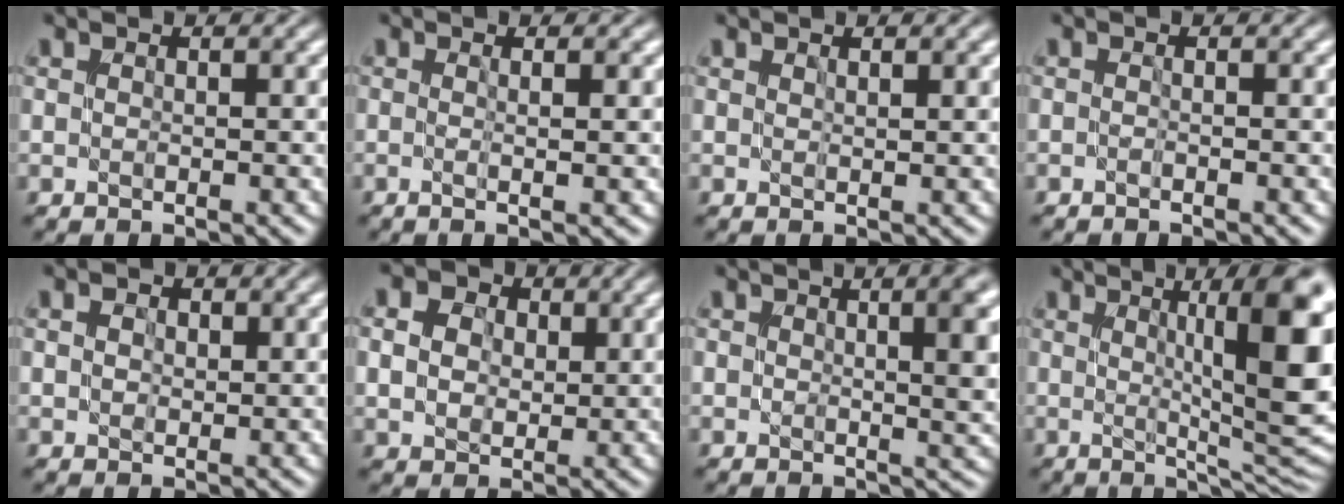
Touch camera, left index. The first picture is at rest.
{"total": 3.2, "force": [0.4, 1.2, 2.9], "torque": [-0.024, 0.003, -0.020]}
{"total": 0.6, "force": [0.5, 0.0, 0.3], "torque": [-0.002, -0.002, 0.009]}
{"total": 0.8, "force": [-0.4, 0.3, 0.7], "torque": [-0.008, -0.010, -0.015]}
{"total": 2.2, "force": [1.0, 1.6, 1.2], "torque": [-0.026, 0.002, 0.010]}
{"total": 4.7, "force": [1.7, 3.5, 2.6], "torque": [-0.065, 0.003, 0.018]}
{"total": 5.3, "force": [1.3, 1.9, 4.8], "torque": [-0.042, 0.002, 0.018]}
{"total": 13.2, "force": [2.6, 3.4, 12.5], "torque": [-0.134, 0.001, 0.036]}